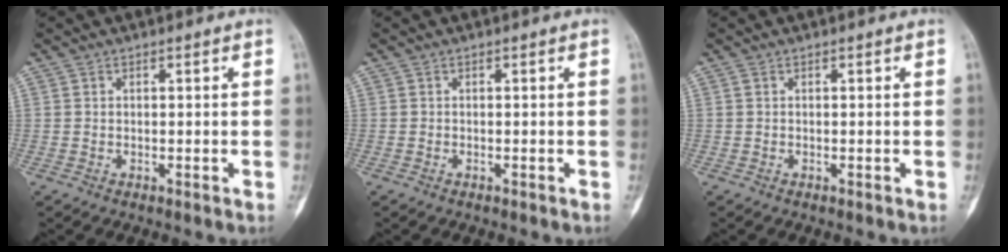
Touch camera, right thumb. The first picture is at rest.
{"total": 0.0}
{"total": 0.0}